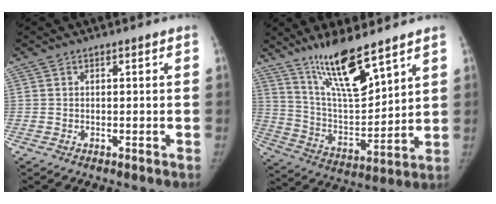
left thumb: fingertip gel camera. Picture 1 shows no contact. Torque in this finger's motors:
{"motor_torque": [0.62, -0.38, 1.10, -1.66, 0.13]}